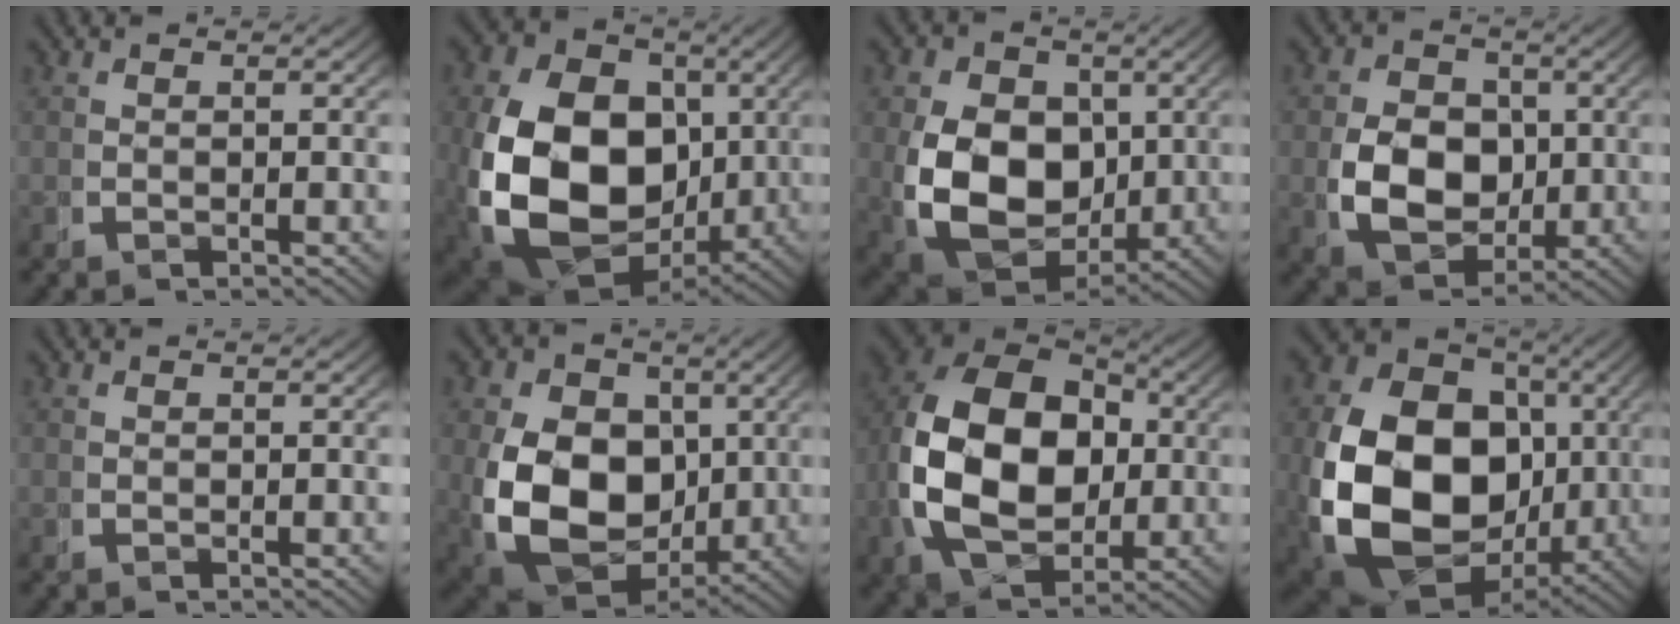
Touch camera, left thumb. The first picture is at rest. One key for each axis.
{"total": 20.8, "fx": -2.5, "fy": 14.9, "fz": 14.2, "tx": -0.298, "ty": -0.091, "tz": -0.002}
{"total": 13.9, "fx": -0.7, "fy": 9.9, "fz": 9.6, "tx": -0.203, "ty": -0.074, "tz": 0.021}
{"total": 9.8, "fx": -0.5, "fy": 7.3, "fz": 6.5, "tx": -0.128, "ty": -0.041, "tz": 0.008}
{"total": 0.0}
{"total": 15.7, "fx": -1.2, "fy": 11.4, "fz": 10.7, "tx": -0.228, "ty": -0.081, "tz": 0.018}
{"total": 17.4, "fx": 0.0, "fy": 11.9, "fz": 12.7, "tx": -0.274, "ty": -0.047, "tz": 0.029}
{"total": 23.3, "fx": -2.4, "fy": 16.7, "fz": 16.1, "tx": -0.335, "ty": -0.088, "tz": 0.000}